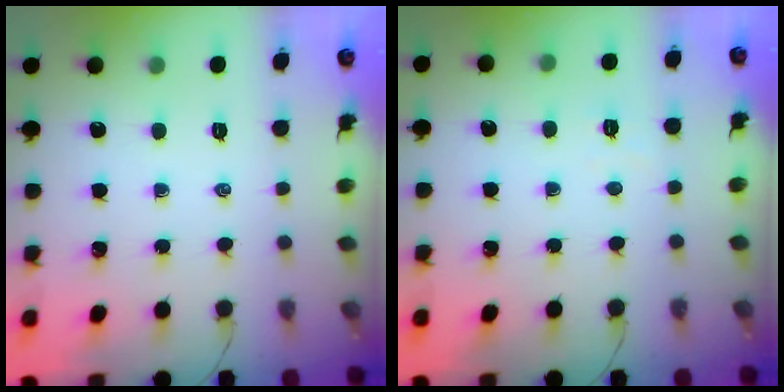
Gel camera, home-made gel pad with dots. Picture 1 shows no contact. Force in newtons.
{"total": 1.8, "press": 1.7, "slide": 0.5}